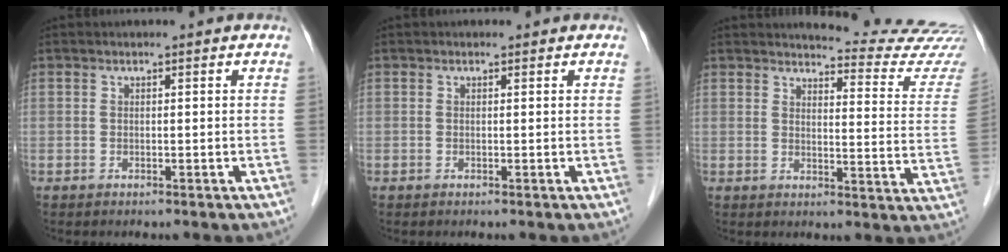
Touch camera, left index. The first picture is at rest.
{"total": 0.0}
{"total": 15.6, "force": [15.3, -0.3, 3.1], "torque": [-0.026, -0.118, 0.153]}